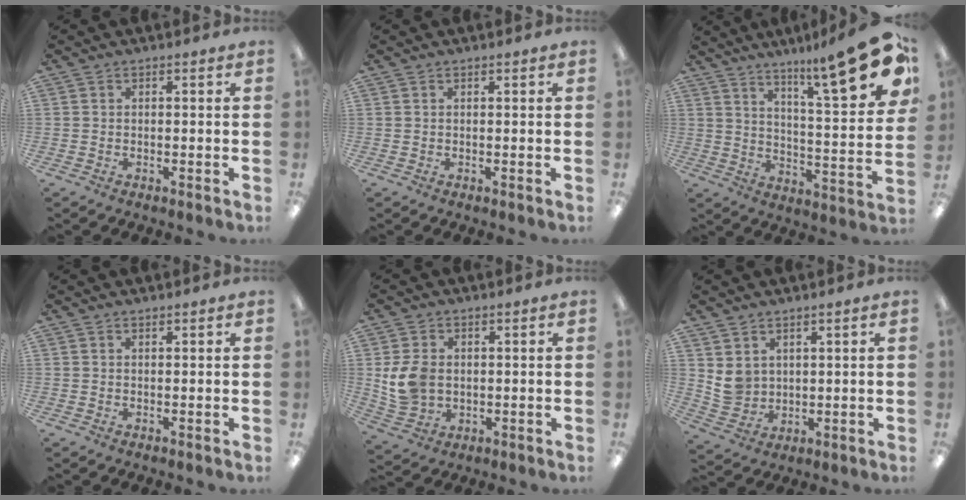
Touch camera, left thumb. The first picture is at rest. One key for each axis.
{"total": 0.0}
{"total": 20.1, "fx": 12.9, "fy": 3.9, "fz": 14.9, "tx": -0.207, "ty": -0.096, "tz": 0.197}
{"total": 0.7, "fx": 0.6, "fy": 0.1, "fz": 0.2, "tx": -0.005, "ty": 0.000, "tz": 0.011}
{"total": 8.6, "fx": 1.1, "fy": 6.6, "fz": 5.4, "tx": -0.121, "ty": 0.008, "tz": 0.023}
{"total": 5.3, "fx": 3.0, "fy": 4.2, "fz": 1.2, "tx": -0.029, "ty": -0.007, "tz": 0.061}